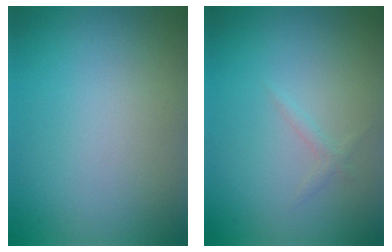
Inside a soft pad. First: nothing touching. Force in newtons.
{"total": 0.7, "press": 0.7, "slide": 0.1}